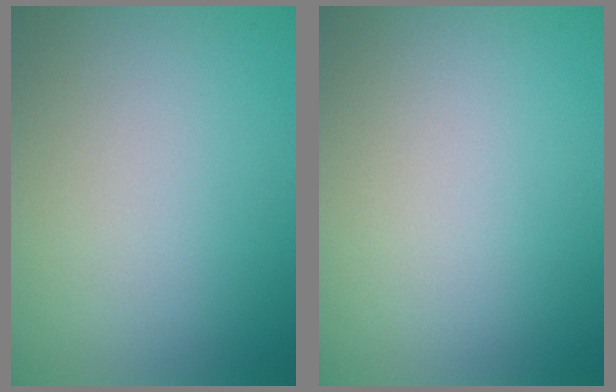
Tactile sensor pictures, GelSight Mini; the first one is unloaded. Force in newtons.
{"total": 0.0}